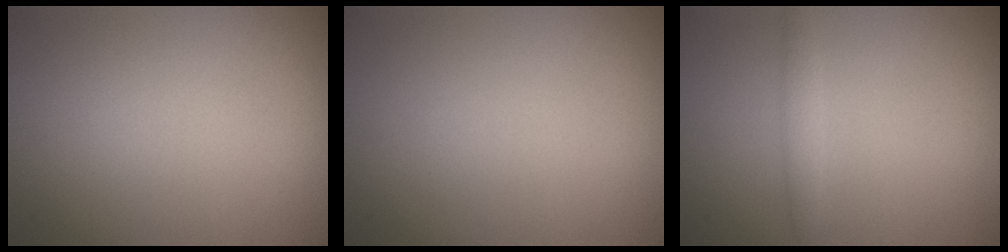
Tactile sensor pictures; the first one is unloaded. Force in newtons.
{"total": 0.0}
{"total": 1.3, "press": 1.3, "slide": 0.1}